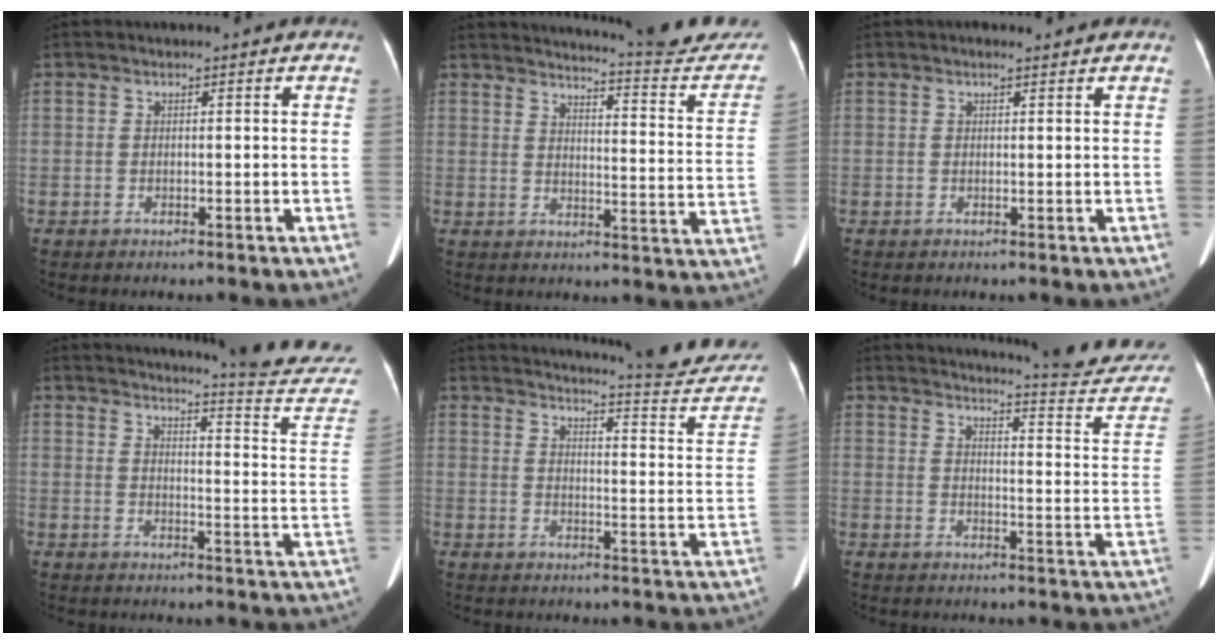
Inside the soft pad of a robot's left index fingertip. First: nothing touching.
{"total": 18.8, "force": [18.3, 0.7, 4.3], "torque": [-0.053, -0.104, 0.203]}
{"total": 1.1, "force": [0.9, 0.2, 0.6], "torque": [-0.015, 0.011, 0.015]}
{"total": 17.3, "force": [17.1, -1.1, 2.8], "torque": [-0.031, -0.138, 0.181]}
{"total": 19.3, "force": [18.5, 1.3, 5.3], "torque": [-0.065, -0.085, 0.212]}
{"total": 18.9, "force": [18.4, 1.1, 4.4], "torque": [-0.052, -0.099, 0.202]}